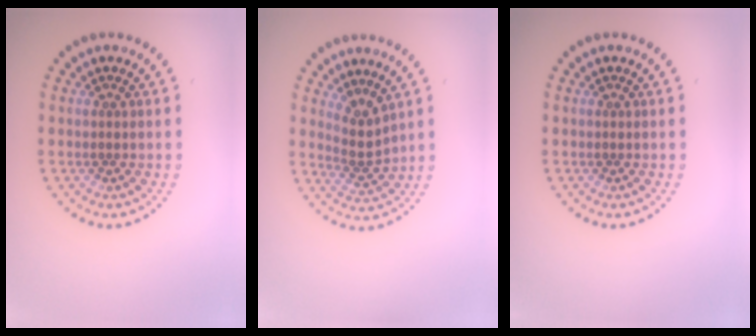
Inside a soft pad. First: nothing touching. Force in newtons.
{"total": 2.5, "press": 1.7, "slide": 1.9}
{"total": 0.0}